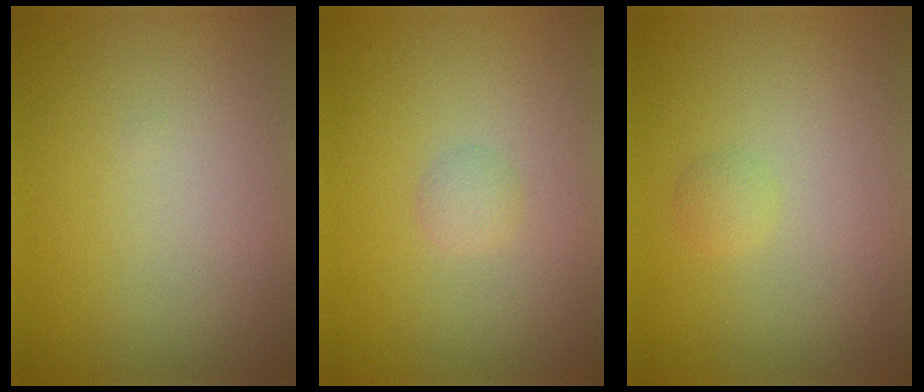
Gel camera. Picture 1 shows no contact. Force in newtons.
{"total": 1.0, "press": 1.0, "slide": 0.1}
{"total": 0.8, "press": 0.8, "slide": 0.1}